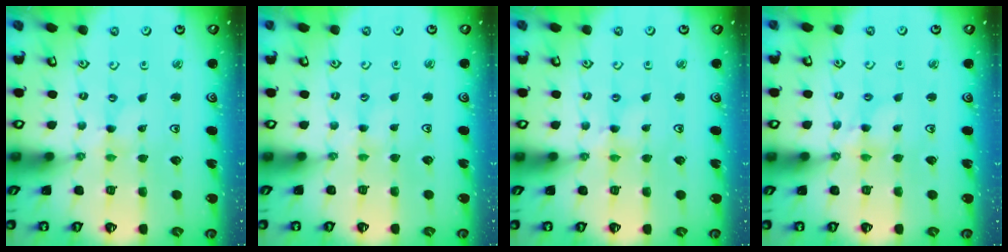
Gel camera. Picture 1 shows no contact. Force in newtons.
{"total": 1.8, "press": 1.8, "slide": 0.4}
{"total": 2.0, "press": 2.0, "slide": 0.3}
{"total": 3.9, "press": 3.8, "slide": 0.3}